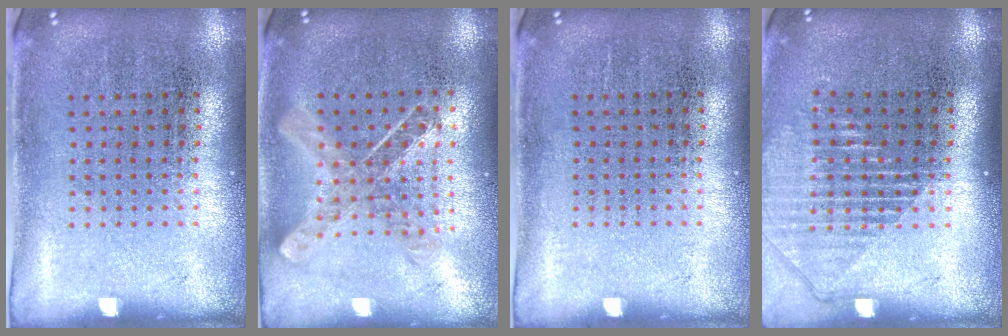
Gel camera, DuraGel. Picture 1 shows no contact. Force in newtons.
{"total": 1.0, "press": 1.0, "slide": 0.1}
{"total": 0.0}
{"total": 1.3, "press": 1.2, "slide": 0.6}